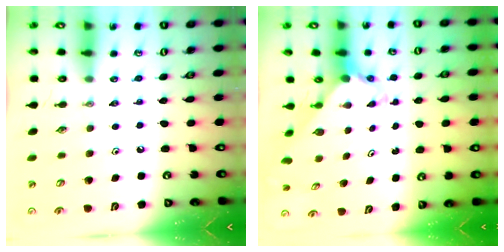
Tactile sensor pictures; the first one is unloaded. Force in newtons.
{"total": 2.3, "press": 2.3, "slide": 0.2}